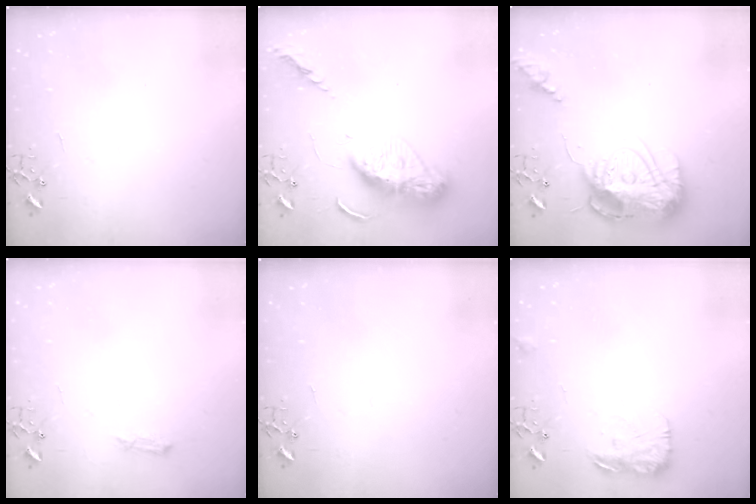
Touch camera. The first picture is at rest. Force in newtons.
{"total": 13.5, "press": 13.5, "slide": 1.2}
{"total": 24.2, "press": 24.1, "slide": 2.0}
{"total": 4.0, "press": 4.0, "slide": 0.6}
{"total": 0.0}
{"total": 11.7, "press": 11.7, "slide": 0.4}